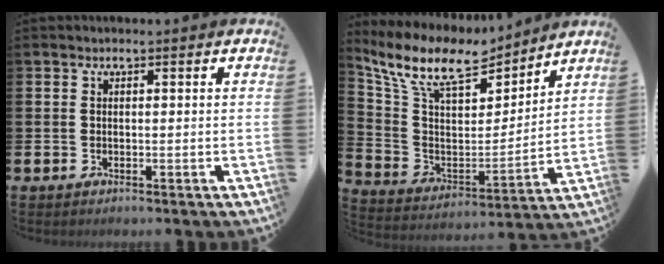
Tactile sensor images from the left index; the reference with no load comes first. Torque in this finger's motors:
{"motor_torque": [1.05, -1.09, 0.79, 0.21]}